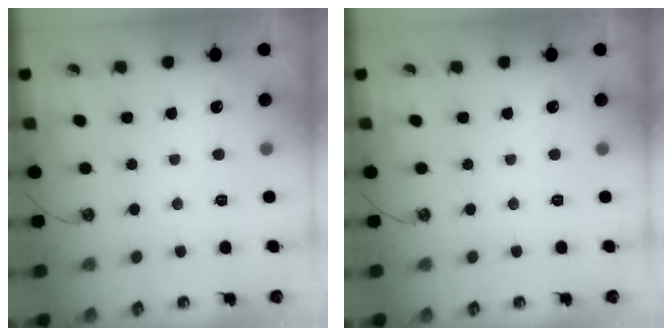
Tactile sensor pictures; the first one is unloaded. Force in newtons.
{"total": 0.0}